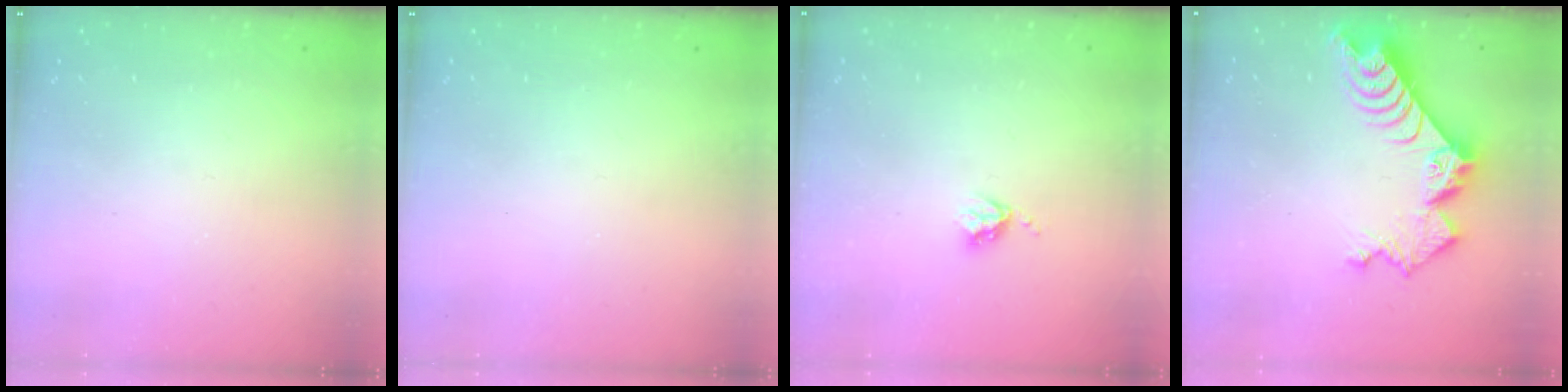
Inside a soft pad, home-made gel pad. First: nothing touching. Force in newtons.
{"total": 0.0}
{"total": 3.8, "press": 3.8, "slide": 0.4}
{"total": 10.7, "press": 10.6, "slide": 1.1}